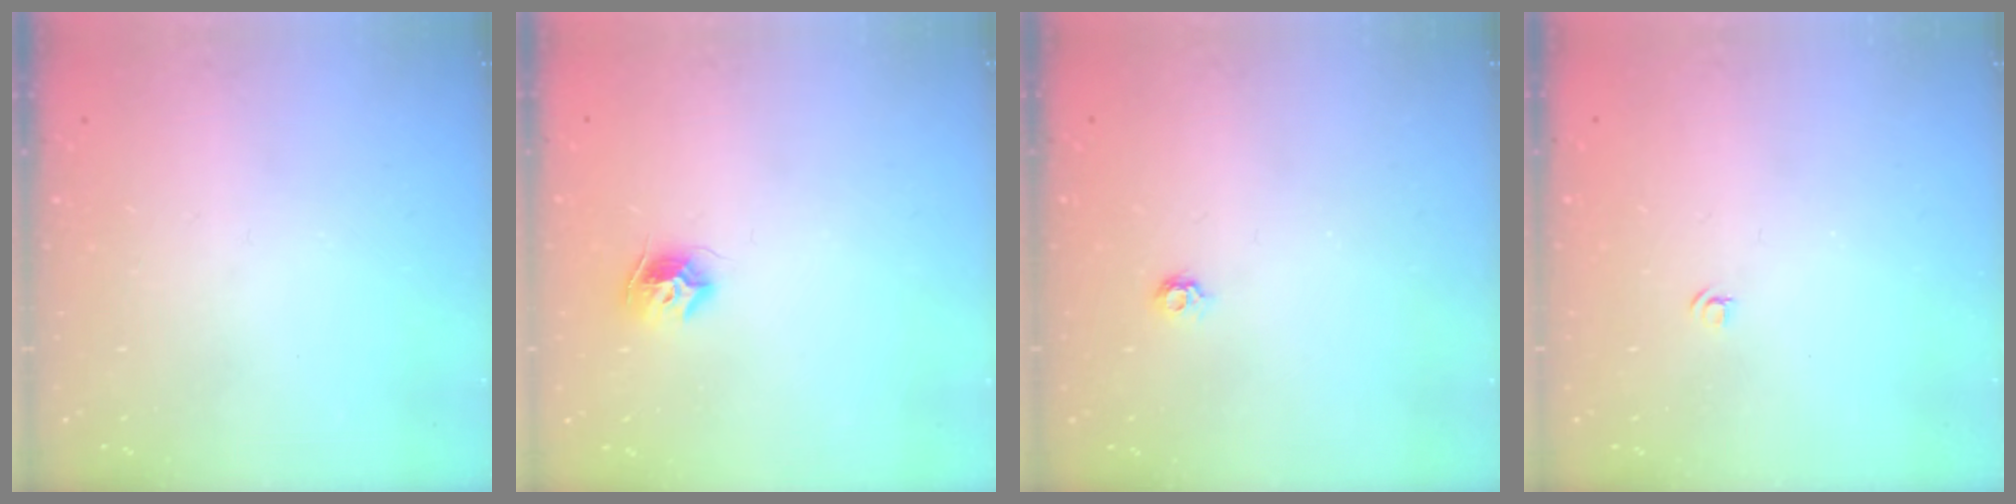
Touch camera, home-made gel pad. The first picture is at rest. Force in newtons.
{"total": 8.0, "press": 7.9, "slide": 0.5}
{"total": 4.6, "press": 4.6, "slide": 0.7}
{"total": 3.2, "press": 3.2, "slide": 0.4}